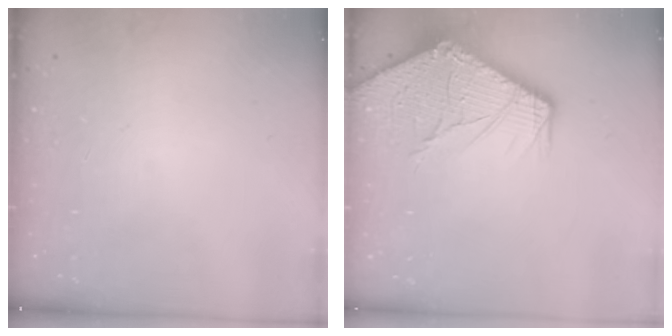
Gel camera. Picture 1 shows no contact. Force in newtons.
{"total": 12.3, "press": 12.2, "slide": 1.6}